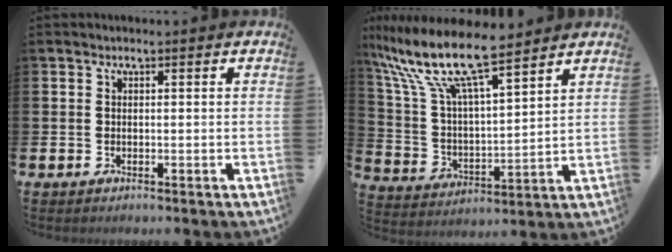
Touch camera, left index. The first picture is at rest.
{"total": 11.4, "force": [9.8, 1.8, 5.5], "torque": [-0.152, -0.055, 0.170]}